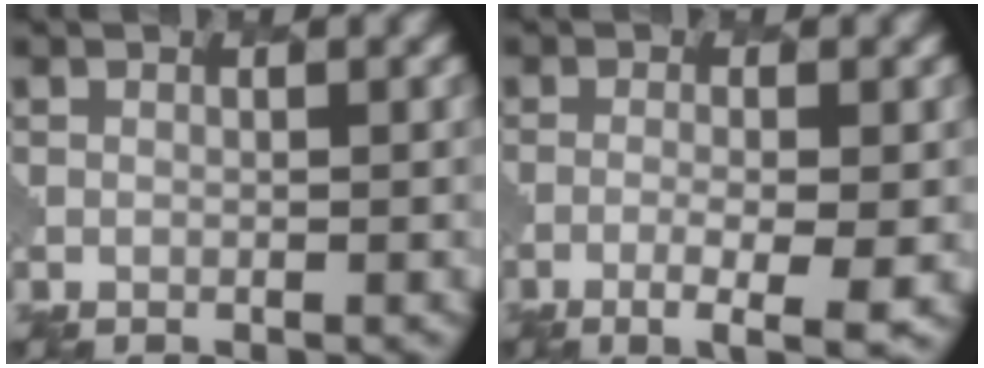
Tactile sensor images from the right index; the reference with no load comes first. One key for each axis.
{"total": 3.5, "fx": -1.2, "fy": 0.8, "fz": 3.2, "tx": -0.055, "ty": -0.005, "tz": -0.023}